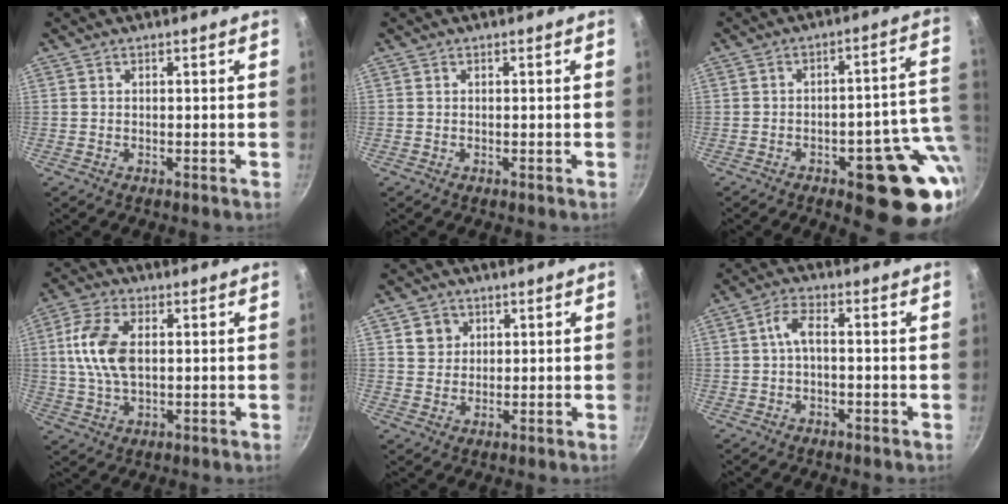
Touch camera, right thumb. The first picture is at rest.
{"total": 0.0}
{"total": 17.8, "force": [-4.2, 7.5, 15.6], "torque": [-0.134, 0.020, -0.048]}
{"total": 10.4, "force": [1.5, 5.8, 8.4], "torque": [-0.163, 0.009, 0.025]}
{"total": 4.2, "force": [1.6, 3.7, 1.0], "torque": [0.008, 0.003, 0.028]}
{"total": 4.0, "force": [-0.7, 1.7, 3.5], "torque": [-0.071, 0.020, -0.016]}